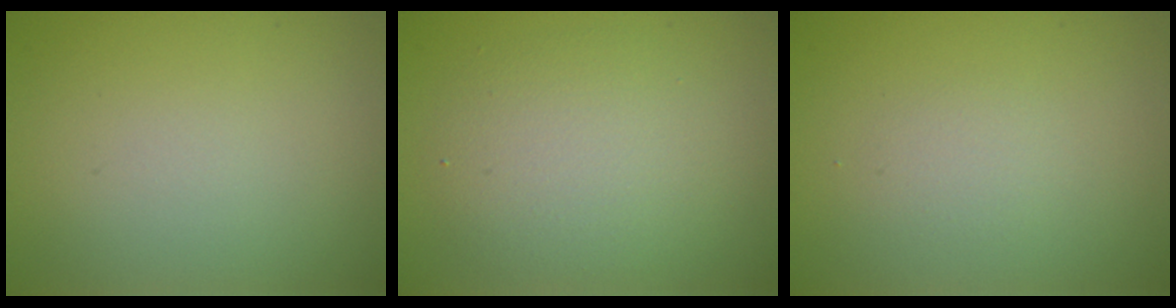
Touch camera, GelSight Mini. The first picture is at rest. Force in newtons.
{"total": 4.1, "press": 4.1, "slide": 0.3}
{"total": 1.0, "press": 1.0, "slide": 0.0}